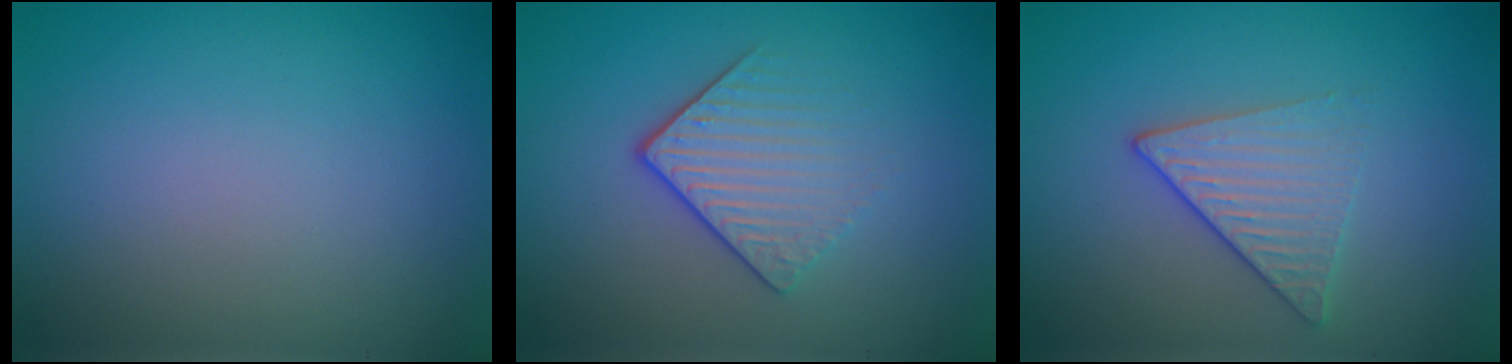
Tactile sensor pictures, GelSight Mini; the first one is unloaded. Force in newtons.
{"total": 4.2, "press": 2.7, "slide": 3.3}
{"total": 3.2, "press": 2.8, "slide": 1.6}